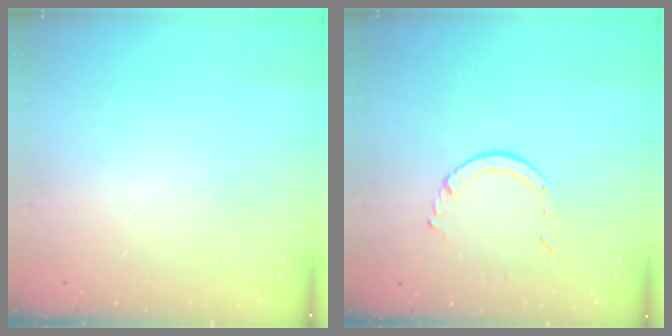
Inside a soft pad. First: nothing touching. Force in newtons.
{"total": 4.4, "press": 4.3, "slide": 0.4}